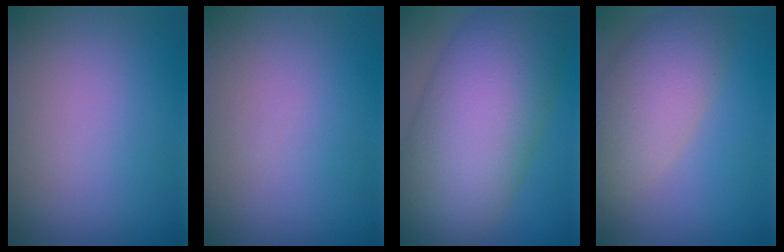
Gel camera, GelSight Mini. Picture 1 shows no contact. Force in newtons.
{"total": 0.0}
{"total": 13.0, "press": 13.0, "slide": 0.2}
{"total": 5.6, "press": 5.6, "slide": 0.3}